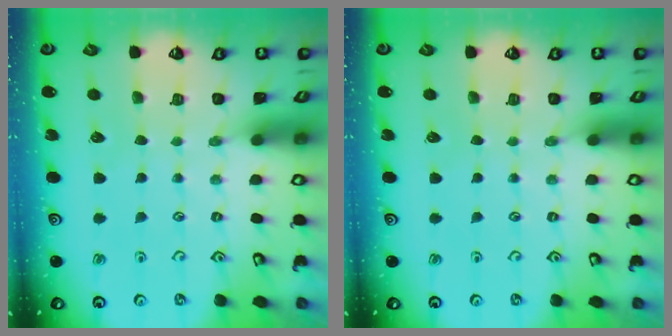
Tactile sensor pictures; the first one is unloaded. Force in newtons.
{"total": 0.0}